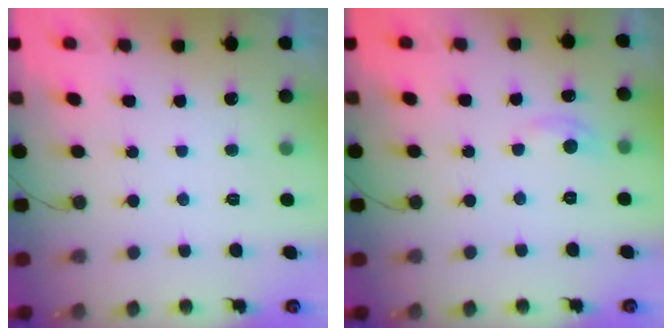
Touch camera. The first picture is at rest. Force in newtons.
{"total": 4.3, "press": 4.3, "slide": 0.6}